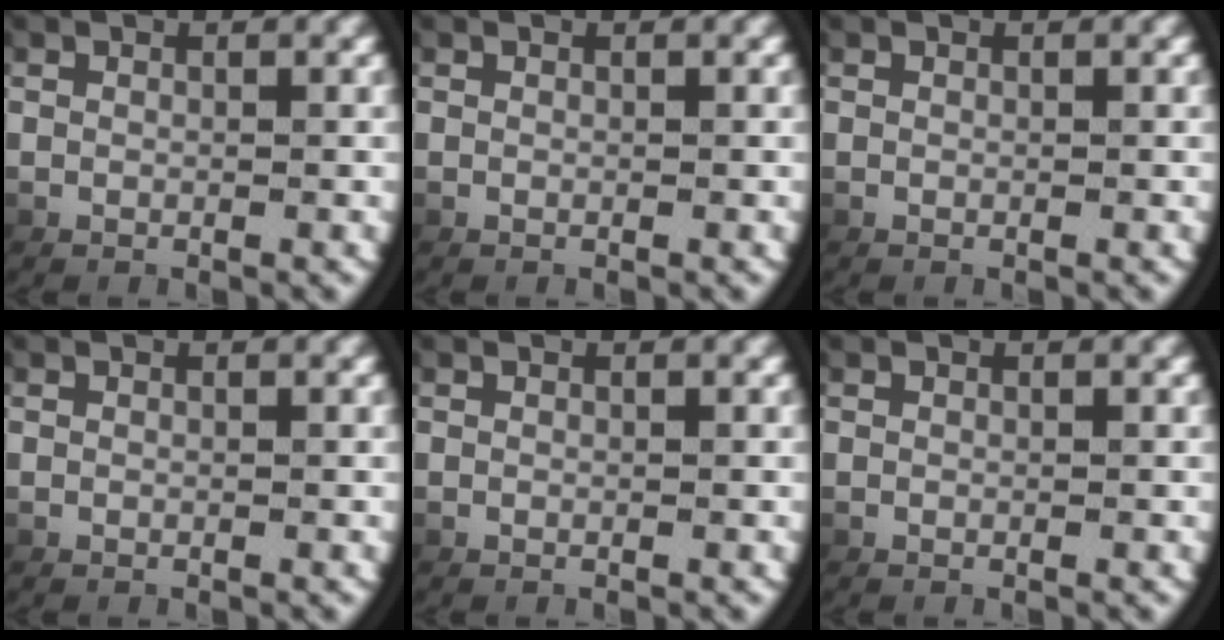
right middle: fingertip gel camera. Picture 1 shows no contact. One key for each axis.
{"total": 0.0}
{"total": 0.0}
{"total": 0.0}
{"total": 0.0}
{"total": 0.0}